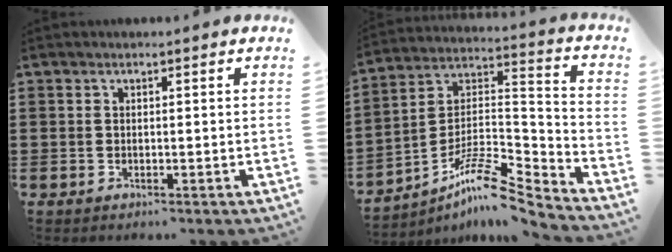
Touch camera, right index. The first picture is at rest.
{"total": 9.6, "force": [-7.7, 2.0, 5.3], "torque": [-0.105, 0.005, -0.156]}